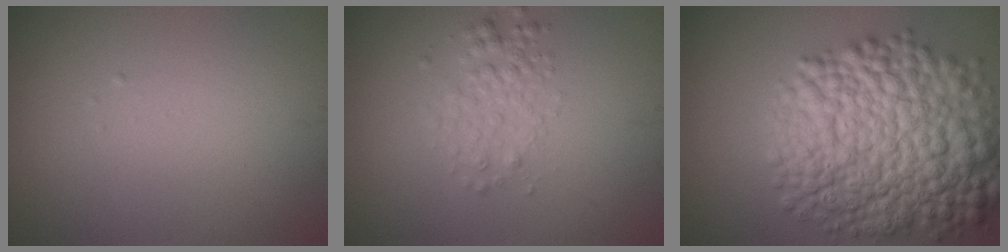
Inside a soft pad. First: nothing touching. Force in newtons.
{"total": 2.3, "press": 2.3, "slide": 0.1}
{"total": 13.3, "press": 13.3, "slide": 0.3}